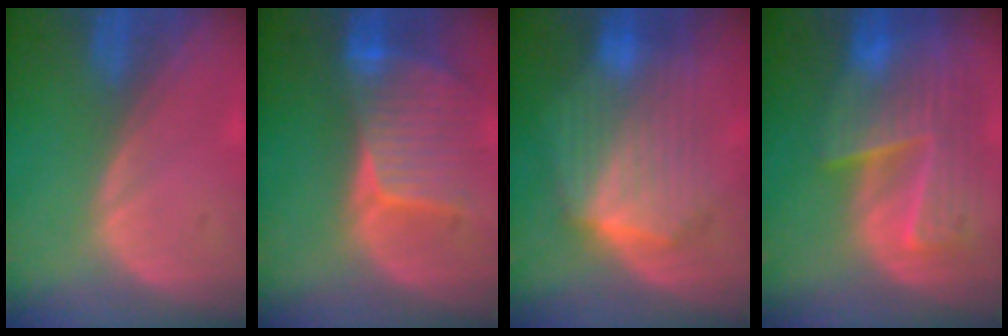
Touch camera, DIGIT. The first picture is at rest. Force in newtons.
{"total": 8.6, "press": 7.7, "slide": 3.8}
{"total": 8.9, "press": 8.9, "slide": 0.4}
{"total": 9.6, "press": 8.4, "slide": 4.8}